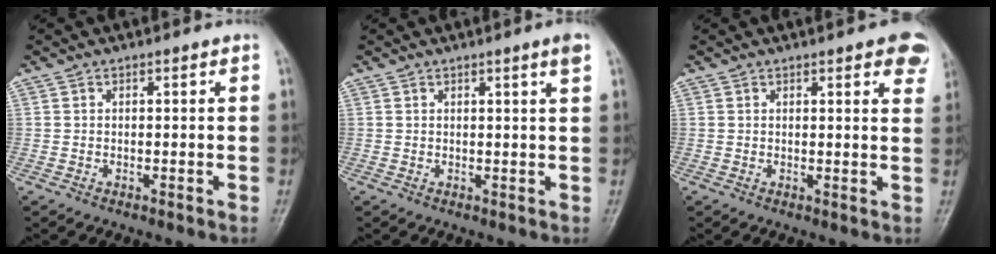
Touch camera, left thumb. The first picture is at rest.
{"total": 2.3, "force": [1.3, -0.4, 1.9], "torque": [-0.029, -0.009, 0.019]}
{"total": 6.6, "force": [3.9, 1.9, 5.0], "torque": [-0.039, -0.008, 0.037]}